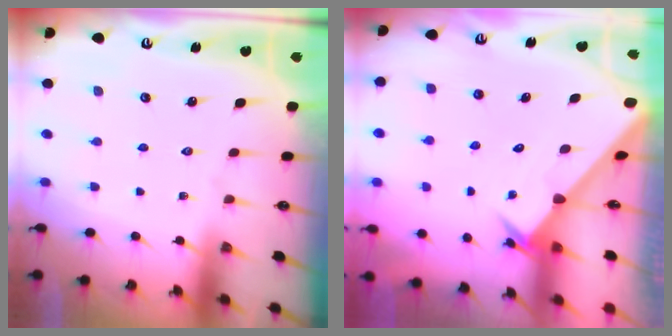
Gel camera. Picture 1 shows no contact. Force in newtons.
{"total": 2.7, "press": 2.6, "slide": 0.2}